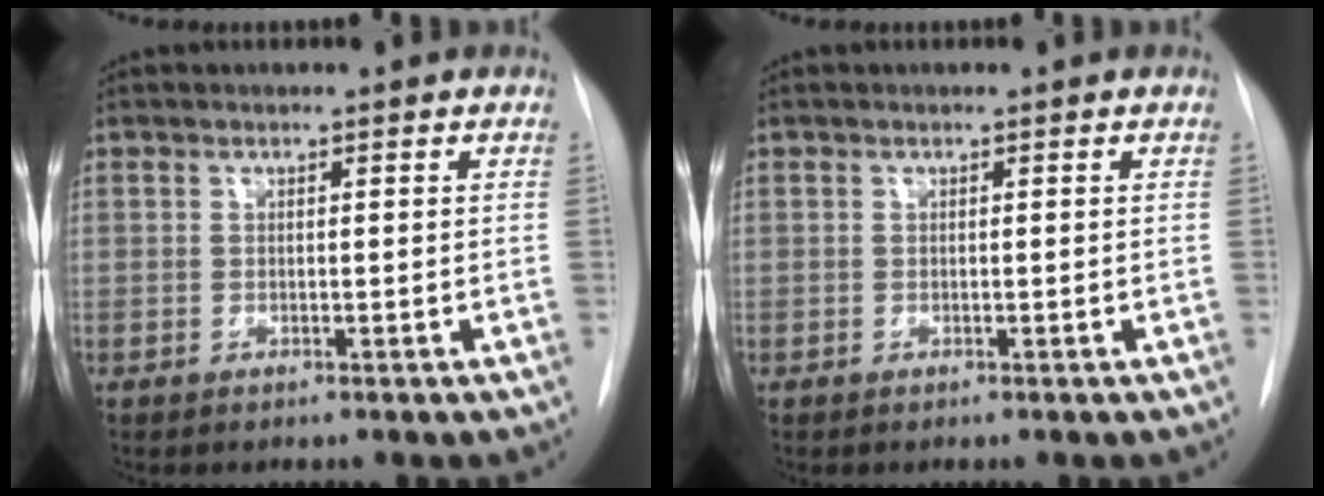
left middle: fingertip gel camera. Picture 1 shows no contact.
{"total": 0.0}